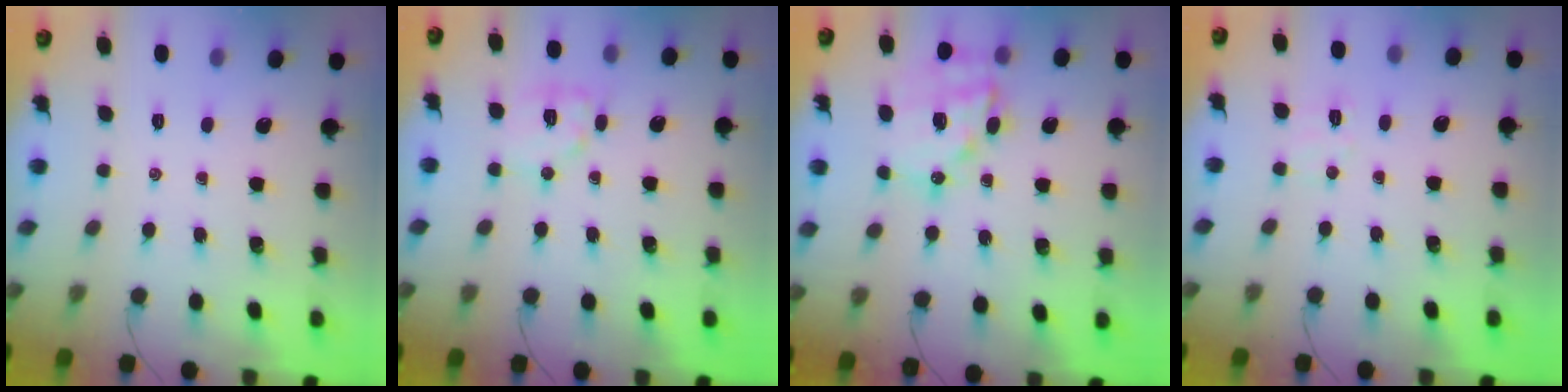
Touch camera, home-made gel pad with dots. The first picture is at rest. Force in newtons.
{"total": 9.4, "press": 9.4, "slide": 0.4}
{"total": 16.3, "press": 15.9, "slide": 3.7}
{"total": 5.0, "press": 4.8, "slide": 1.1}